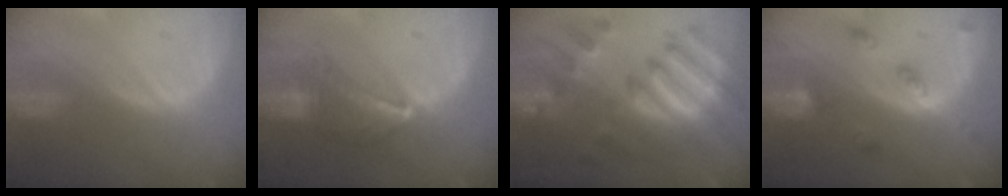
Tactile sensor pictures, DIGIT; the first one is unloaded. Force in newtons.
{"total": 7.1, "press": 6.5, "slide": 3.0}
{"total": 10.9, "press": 10.9, "slide": 0.9}
{"total": 5.2, "press": 4.5, "slide": 2.6}